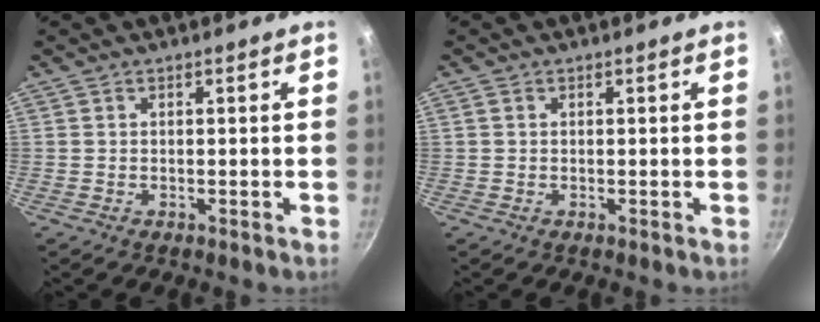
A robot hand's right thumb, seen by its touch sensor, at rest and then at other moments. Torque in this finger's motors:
{"motor_torque": [-0.31, 0.36, -0.43, 0.25, 0.07]}